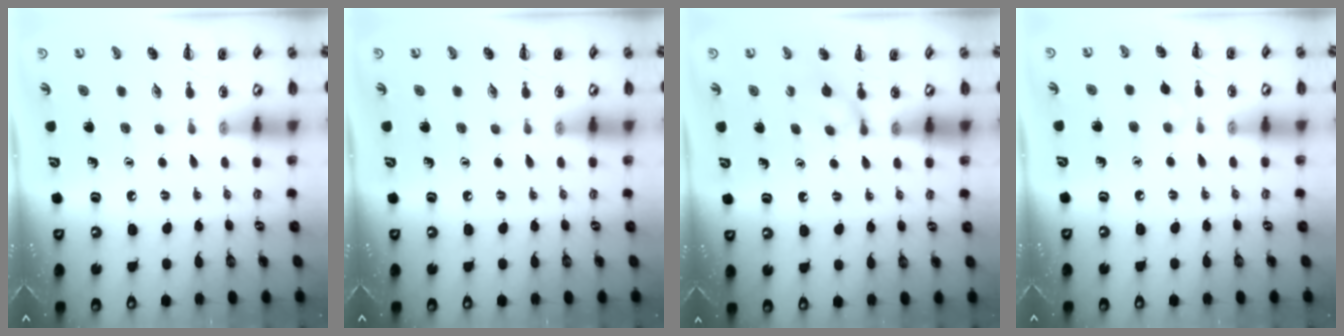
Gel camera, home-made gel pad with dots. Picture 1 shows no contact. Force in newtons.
{"total": 0.0}
{"total": 4.0, "press": 3.6, "slide": 1.7}
{"total": 2.3, "press": 2.1, "slide": 0.9}